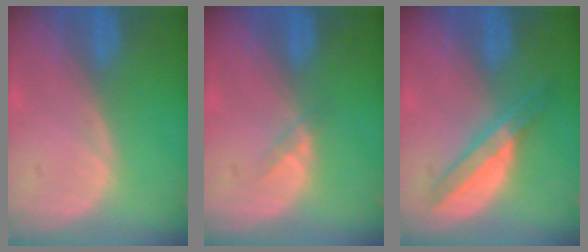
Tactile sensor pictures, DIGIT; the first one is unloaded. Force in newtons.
{"total": 1.4, "press": 1.1, "slide": 0.8}
{"total": 5.5, "press": 5.3, "slide": 1.6}